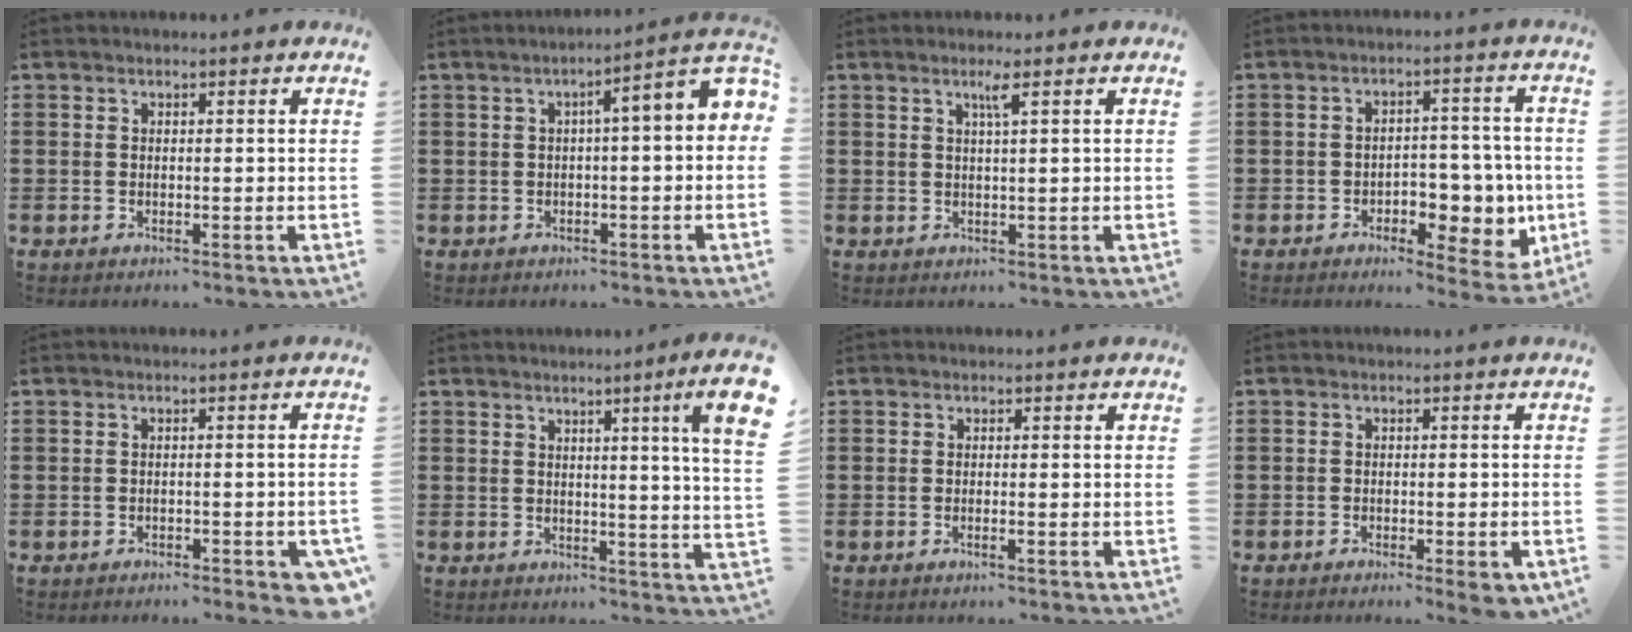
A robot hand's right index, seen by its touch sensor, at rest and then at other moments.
{"total": 4.5, "force": [0.0, 0.3, 4.4], "torque": [-0.077, -0.012, -0.009]}
{"total": 2.0, "force": [1.0, -0.2, 1.8], "torque": [-0.036, -0.003, 0.015]}
{"total": 6.2, "force": [-1.5, 4.6, 3.9], "torque": [-0.050, 0.005, -0.029]}
{"total": 1.8, "force": [-1.5, 0.4, 0.9], "torque": [-0.017, 0.001, -0.029]}
{"total": 6.1, "force": [2.7, -1.0, 5.4], "torque": [-0.094, -0.016, 0.039]}
{"total": 0.8, "force": [-0.4, -0.1, 0.7], "torque": [-0.011, -0.005, -0.007]}
{"total": 2.1, "force": [-1.5, 0.4, 1.4], "torque": [-0.022, 0.001, -0.026]}